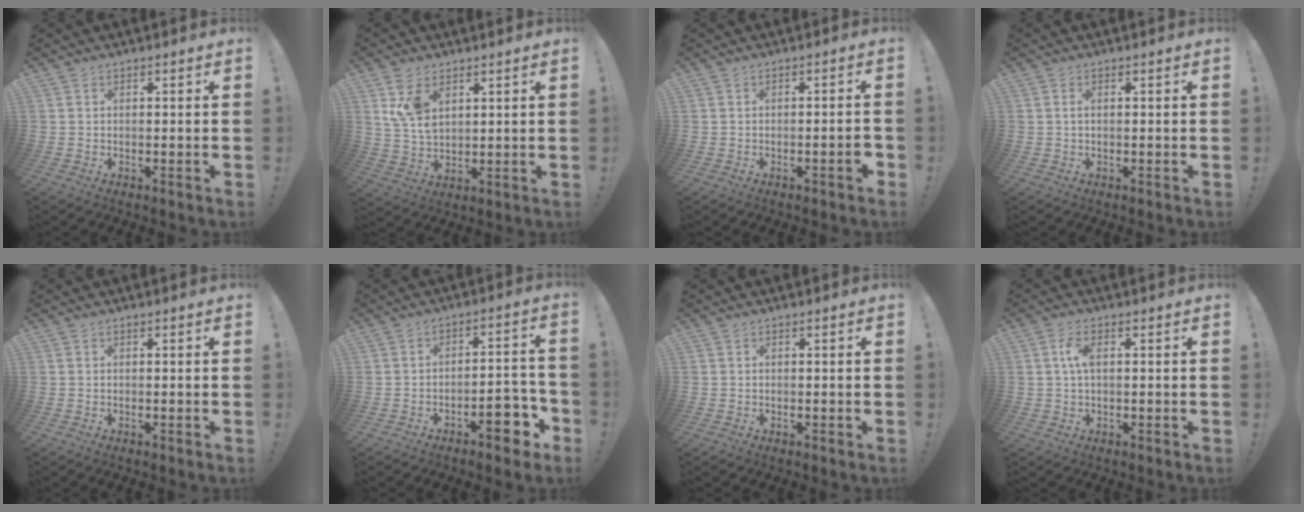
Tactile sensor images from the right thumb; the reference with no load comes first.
{"total": 8.5, "force": [4.4, 5.0, 5.4], "torque": [-0.103, -0.016, 0.084]}
{"total": 3.5, "force": [-1.4, 0.6, 3.2], "torque": [-0.048, 0.005, -0.020]}
{"total": 0.9, "force": [0.1, 0.4, 0.9], "torque": [-0.016, 0.003, 0.001]}
{"total": 0.0}
{"total": 9.9, "force": [-5.8, 3.8, 7.1], "torque": [-0.079, 0.037, -0.098]}
{"total": 0.0}
{"total": 4.4, "force": [0.6, 1.9, 3.9], "torque": [-0.081, 0.005, 0.008]}